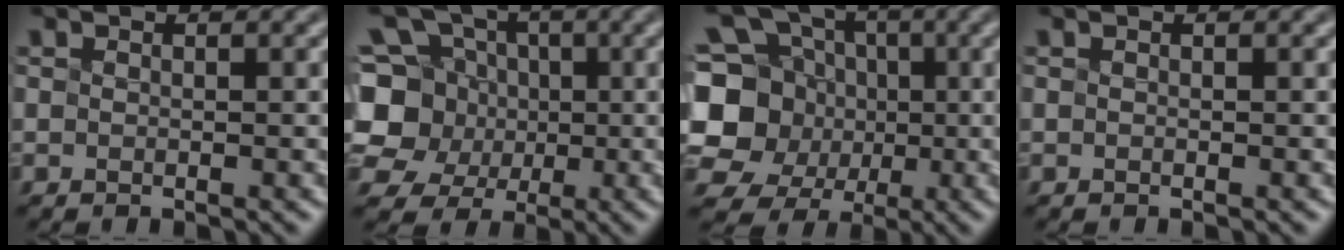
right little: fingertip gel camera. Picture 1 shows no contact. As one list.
[{"total": 7.4, "force": [0.1, 6.7, 3.3], "torque": [-0.074, 0.008, -0.021]}, {"total": 10.3, "force": [0.0, 9.2, 4.7], "torque": [-0.116, 0.005, -0.023]}, {"total": 0.0}]